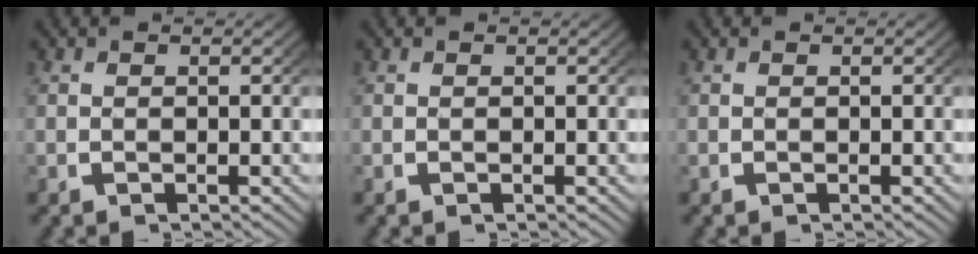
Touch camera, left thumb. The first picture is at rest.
{"total": 0.0}
{"total": 0.0}